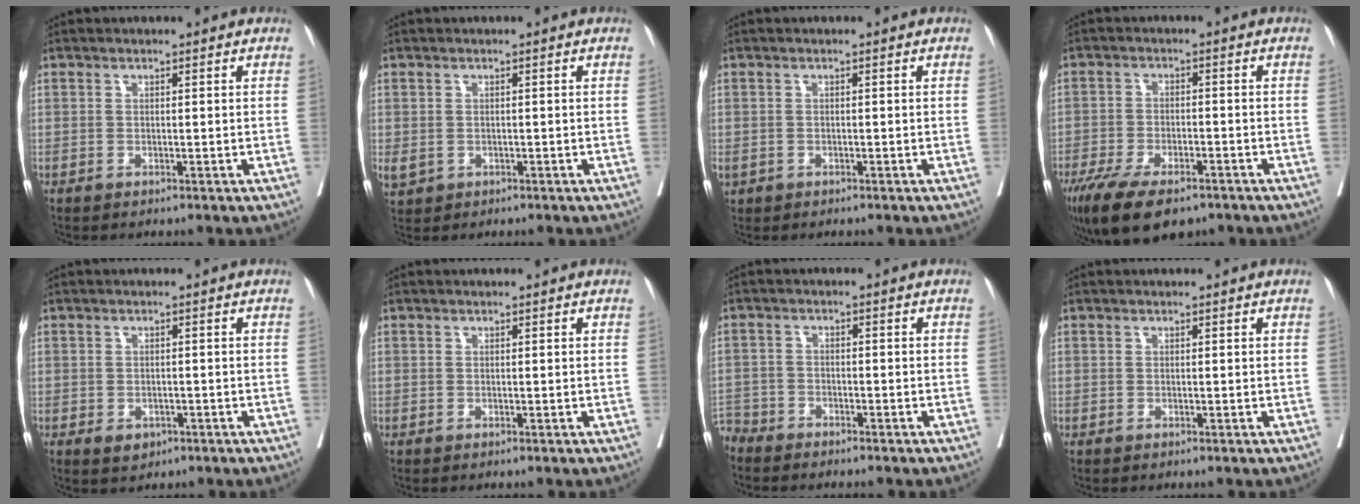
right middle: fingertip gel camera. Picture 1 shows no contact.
{"total": 1.9, "force": [-0.1, 1.5, 1.2], "torque": [-0.029, -0.003, 0.007]}
{"total": 1.4, "force": [-0.4, 1.0, 0.9], "torque": [-0.027, 0.004, -0.006]}
{"total": 13.3, "force": [-9.2, 4.7, 8.3], "torque": [-0.166, -0.025, -0.149]}
{"total": 3.5, "force": [-2.1, 2.2, 1.7], "torque": [-0.023, -0.002, -0.026]}
{"total": 0.0}
{"total": 4.4, "force": [-4.2, 1.2, -0.2], "torque": [0.009, -0.007, -0.084]}
{"total": 0.0}